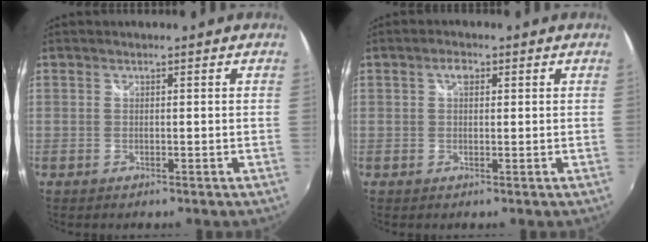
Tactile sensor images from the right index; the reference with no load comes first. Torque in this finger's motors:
{"motor_torque": [0.28, -0.01, 0.14, 0.04]}